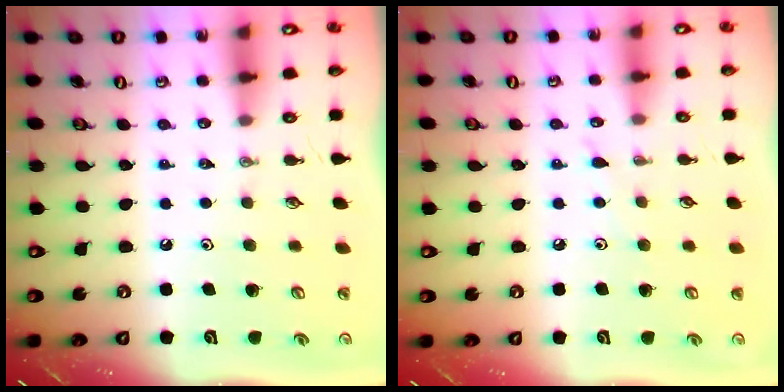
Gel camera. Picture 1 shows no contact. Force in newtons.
{"total": 2.7, "press": 2.7, "slide": 0.5}